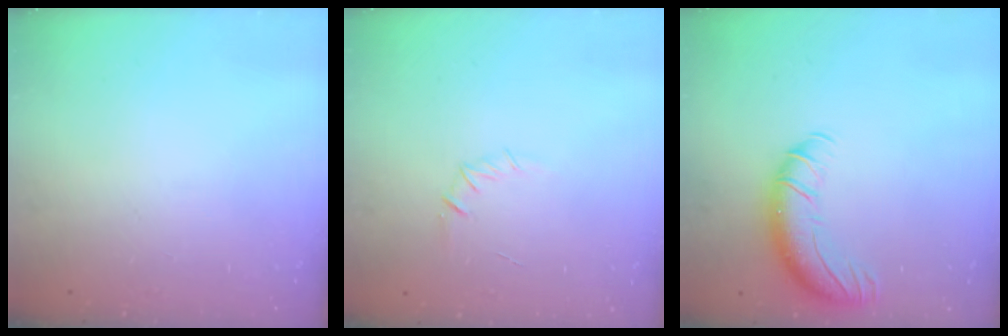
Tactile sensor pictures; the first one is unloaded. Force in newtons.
{"total": 4.4, "press": 4.2, "slide": 1.3}
{"total": 11.1, "press": 10.9, "slide": 2.4}